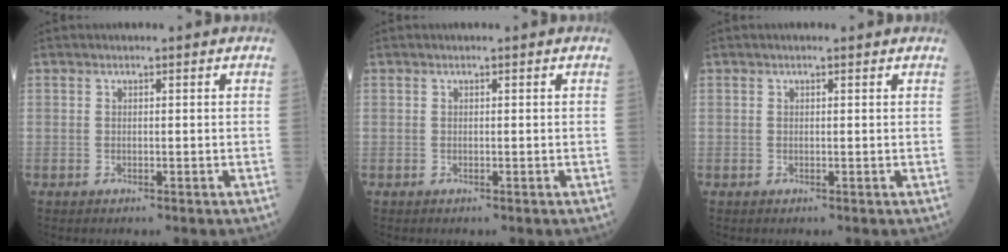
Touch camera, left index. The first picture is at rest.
{"total": 0.0}
{"total": 0.8, "force": [0.6, 0.1, 0.4], "torque": [-0.011, 0.007, 0.008]}